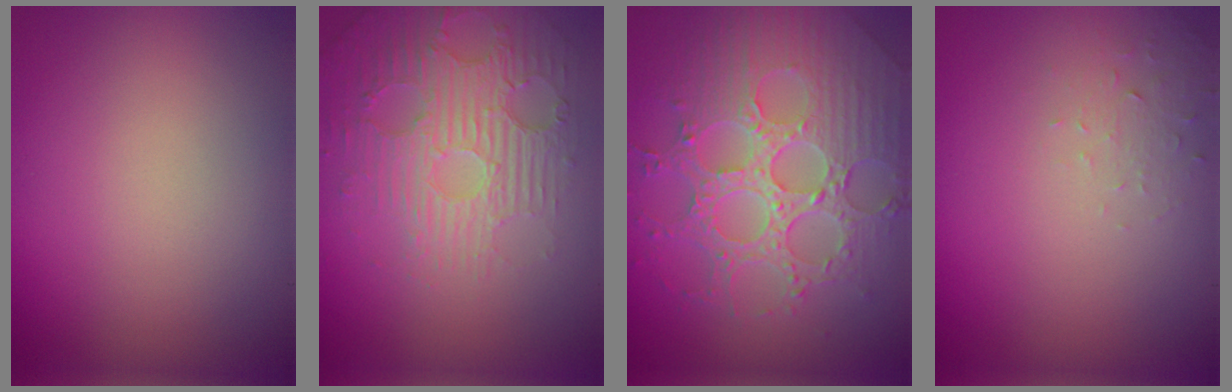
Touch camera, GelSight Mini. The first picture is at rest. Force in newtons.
{"total": 4.5, "press": 3.7, "slide": 2.6}
{"total": 8.2, "press": 6.0, "slide": 5.6}
{"total": 1.6, "press": 1.6, "slide": 0.4}